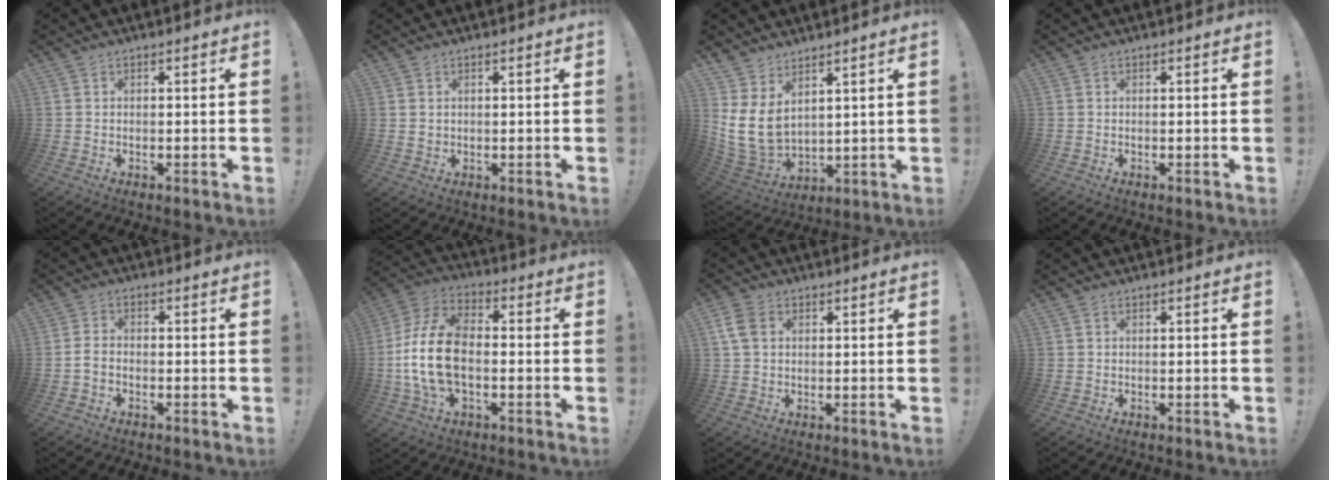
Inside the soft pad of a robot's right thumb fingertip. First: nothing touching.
{"total": 1.1, "force": [0.4, 0.9, 0.4], "torque": [-0.007, 0.002, 0.007]}
{"total": 11.5, "force": [3.8, 7.5, 7.9], "torque": [-0.163, -0.038, 0.077]}
{"total": 0.0}
{"total": 2.6, "force": [-1.4, 1.5, 1.6], "torque": [-0.029, 0.005, -0.027]}
{"total": 17.1, "force": [-2.4, 10.6, 13.2], "torque": [-0.257, 0.019, -0.036]}
{"total": 6.9, "force": [2.2, 4.9, 4.3], "torque": [-0.090, 0.003, 0.044]}
{"total": 0.0}